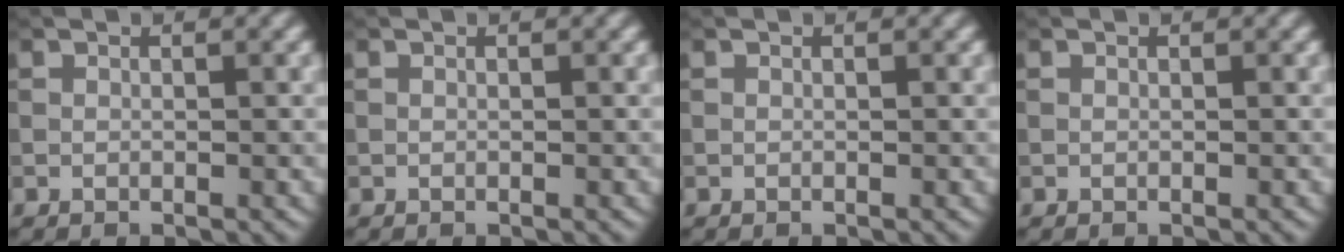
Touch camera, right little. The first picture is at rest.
{"total": 0.0}
{"total": 0.0}
{"total": 0.0}